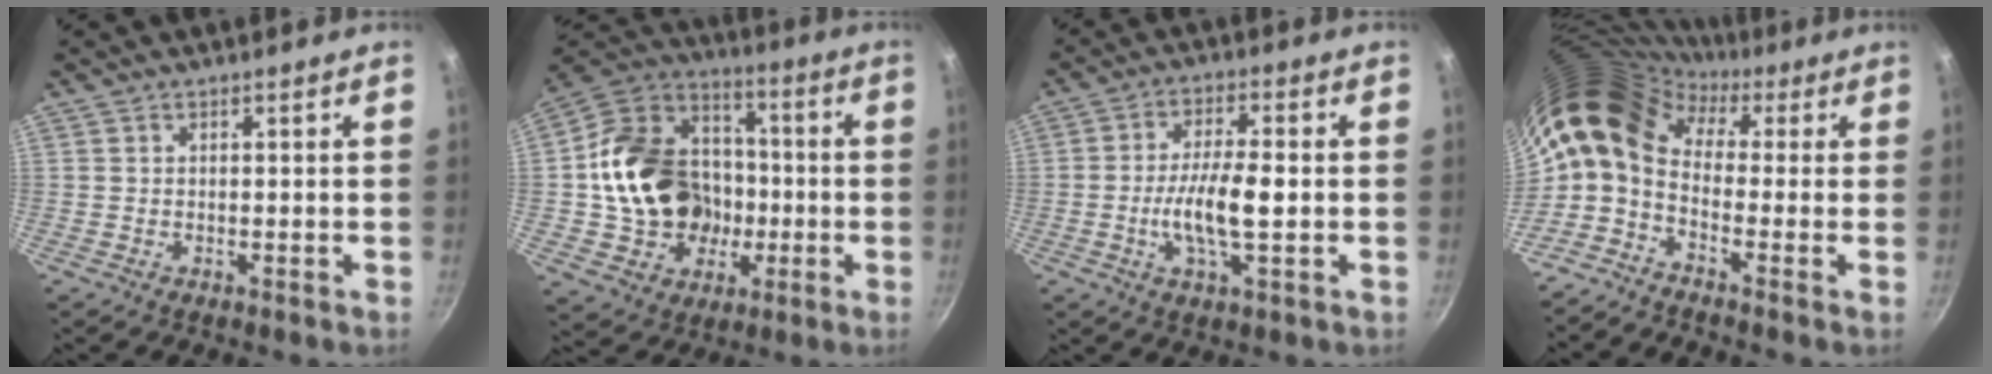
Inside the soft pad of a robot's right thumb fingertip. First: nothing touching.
{"total": 21.4, "force": [-2.1, 17.9, 11.6], "torque": [-0.171, 0.047, -0.029]}
{"total": 9.5, "force": [-1.2, 2.9, 9.0], "torque": [-0.170, 0.013, -0.027]}
{"total": 12.7, "force": [1.8, 8.0, 9.6], "torque": [-0.178, 0.023, 0.010]}